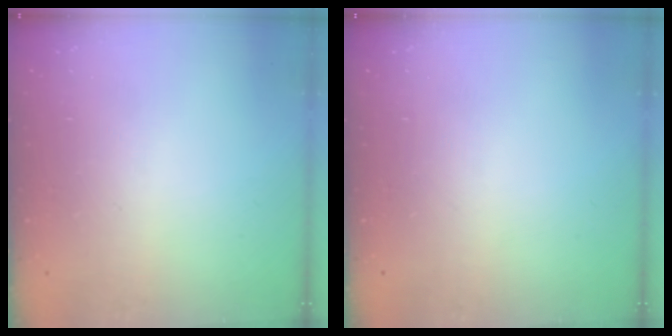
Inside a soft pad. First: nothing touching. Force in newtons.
{"total": 0.0}